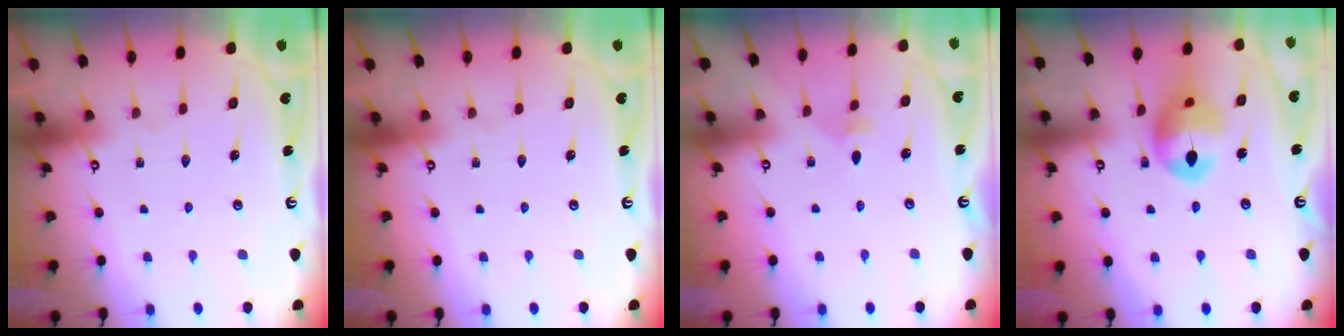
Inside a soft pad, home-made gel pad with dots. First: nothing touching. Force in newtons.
{"total": 0.0}
{"total": 2.2, "press": 2.1, "slide": 0.6}
{"total": 13.3, "press": 13.1, "slide": 1.8}